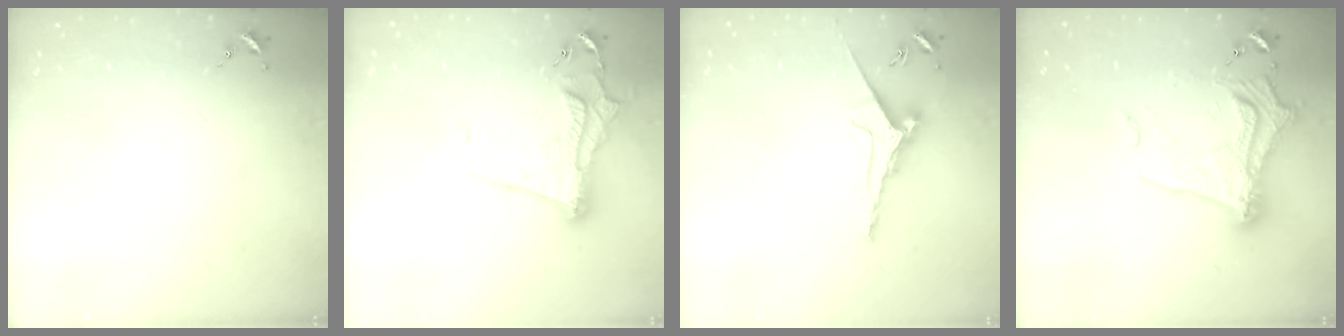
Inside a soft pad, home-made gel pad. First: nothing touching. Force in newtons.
{"total": 17.8, "press": 17.7, "slide": 1.6}
{"total": 9.5, "press": 9.4, "slide": 0.9}
{"total": 22.2, "press": 22.1, "slide": 2.7}